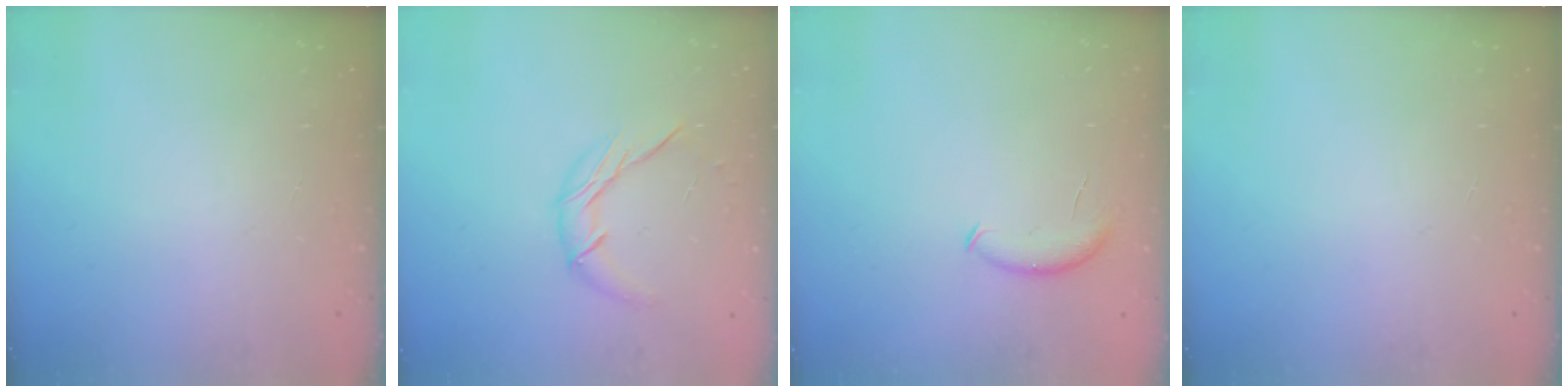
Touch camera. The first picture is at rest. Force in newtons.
{"total": 8.7, "press": 8.7, "slide": 0.3}
{"total": 6.8, "press": 6.8, "slide": 0.6}
{"total": 0.0}